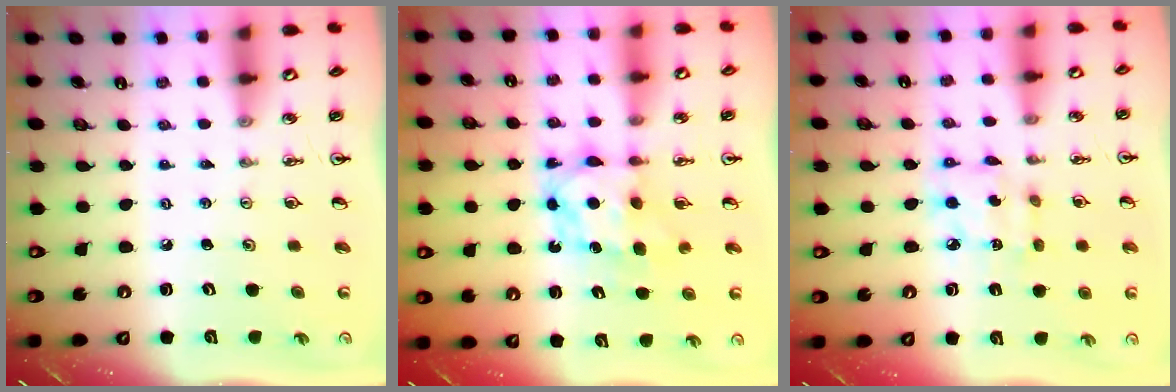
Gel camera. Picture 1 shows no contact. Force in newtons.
{"total": 6.7, "press": 6.7, "slide": 0.5}
{"total": 6.4, "press": 6.4, "slide": 0.3}